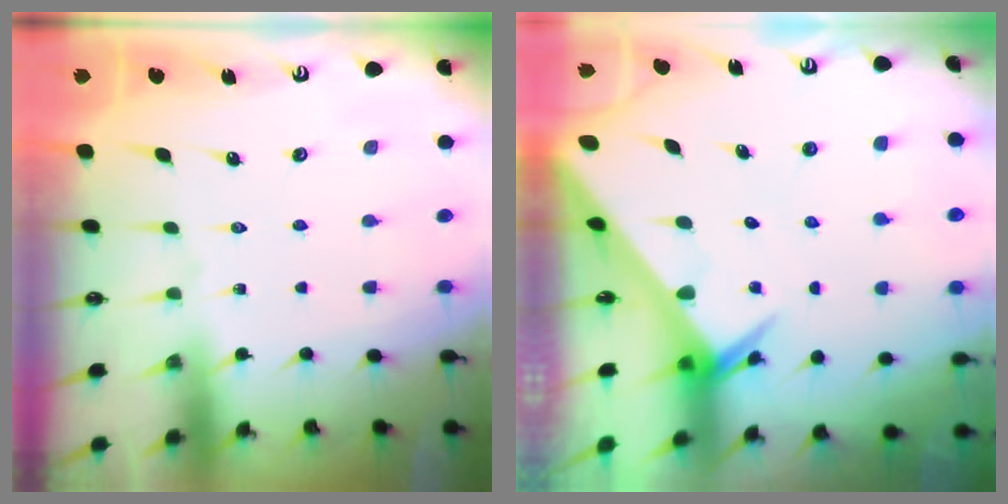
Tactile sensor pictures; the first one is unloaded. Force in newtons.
{"total": 5.8, "press": 5.8, "slide": 0.3}